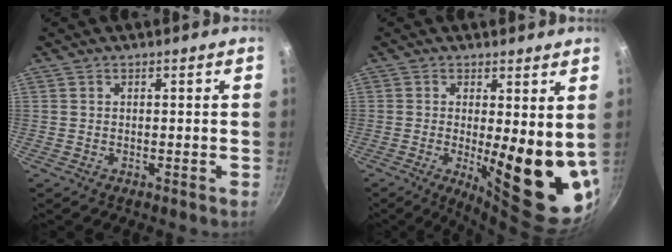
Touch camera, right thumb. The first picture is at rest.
{"total": 15.1, "force": [0.1, 4.7, 14.3], "torque": [-0.170, -0.038, 0.012]}